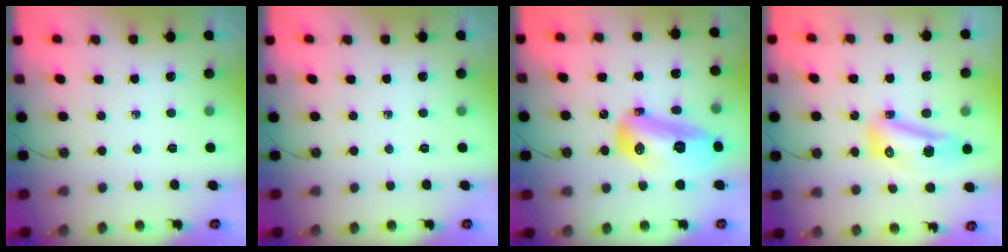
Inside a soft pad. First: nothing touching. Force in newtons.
{"total": 0.0}
{"total": 17.4, "press": 17.1, "slide": 3.1}
{"total": 9.6, "press": 9.5, "slide": 0.9}